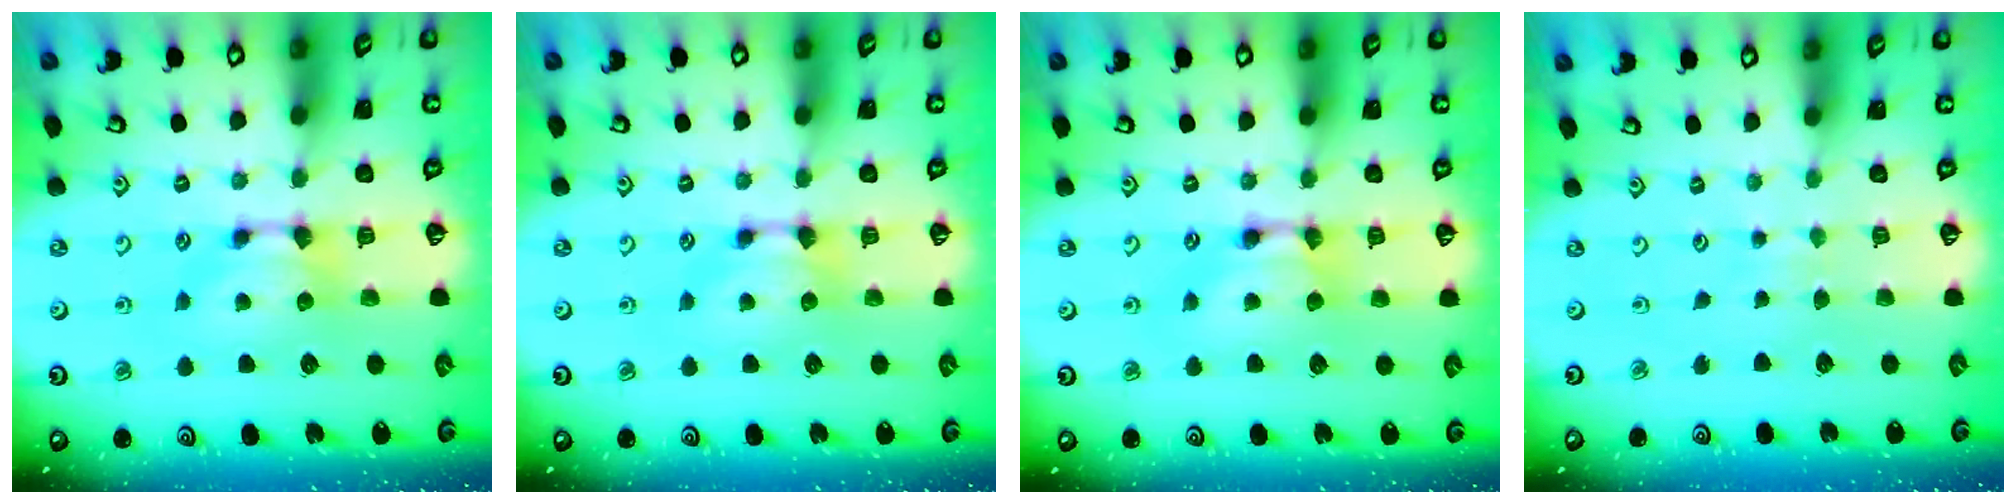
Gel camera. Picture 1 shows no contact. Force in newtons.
{"total": 0.0}
{"total": 1.9, "press": 1.9, "slide": 0.2}
{"total": 4.1, "press": 4.1, "slide": 0.1}